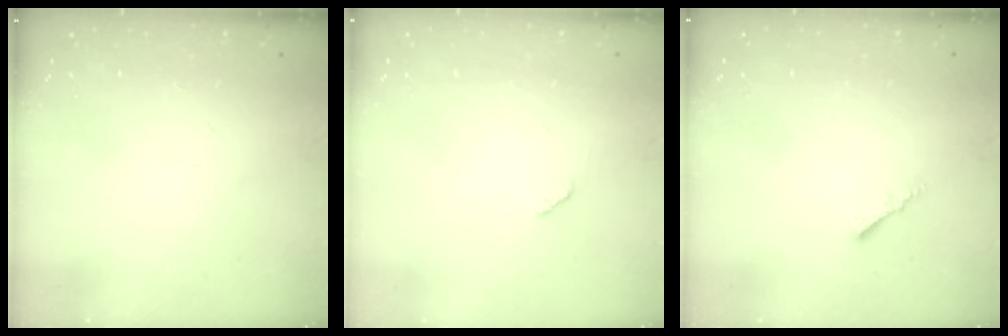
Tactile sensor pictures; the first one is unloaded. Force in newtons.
{"total": 2.5, "press": 2.5, "slide": 0.4}
{"total": 1.7, "press": 1.6, "slide": 0.5}